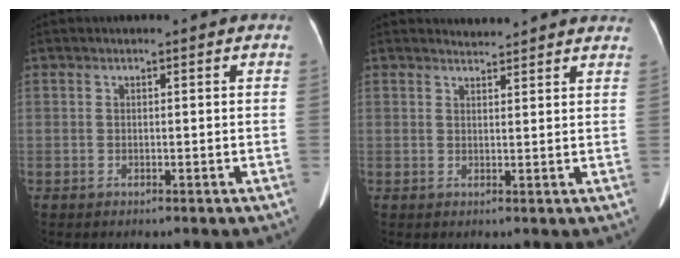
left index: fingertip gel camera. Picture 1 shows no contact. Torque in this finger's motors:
{"motor_torque": [0.31, -1.21, -0.01, 0.00]}